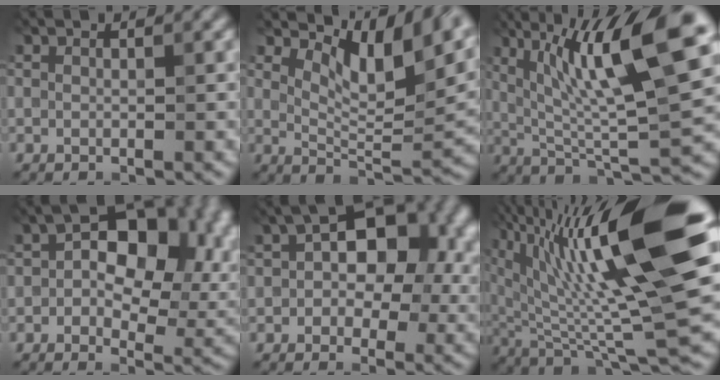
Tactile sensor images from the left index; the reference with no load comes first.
{"total": 6.9, "force": [4.0, 2.8, 4.9], "torque": [-0.085, 0.000, 0.095]}
{"total": 10.7, "force": [3.7, 1.6, 9.9], "torque": [-0.176, 0.011, 0.096]}
{"total": 13.1, "force": [2.0, 7.9, 10.2], "torque": [-0.124, 0.018, 0.055]}
{"total": 8.2, "force": [0.6, 5.3, 6.2], "torque": [-0.067, 0.027, 0.018]}
{"total": 15.9, "force": [5.0, 3.2, 14.8], "torque": [-0.271, 0.008, 0.113]}